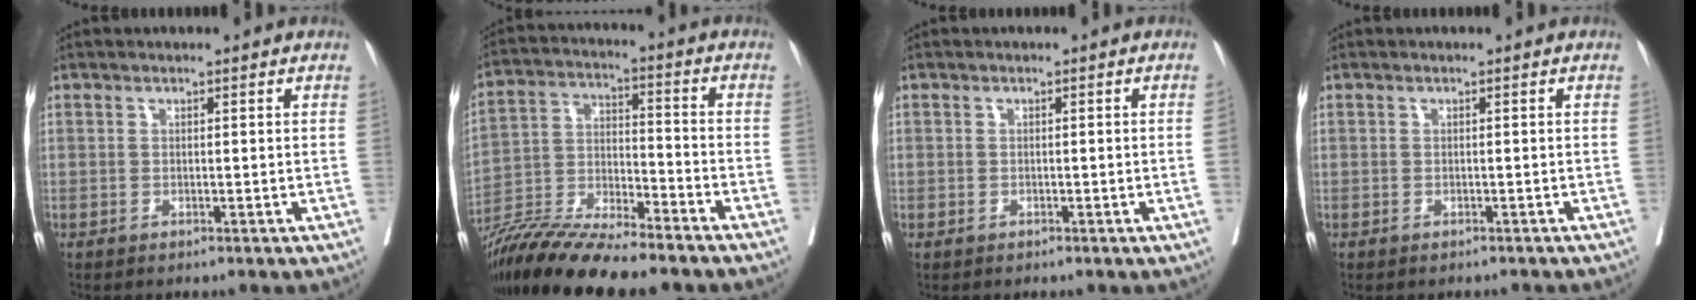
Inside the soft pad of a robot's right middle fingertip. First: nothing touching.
{"total": 15.6, "force": [-13.5, 1.3, 7.6], "torque": [-0.142, -0.017, -0.244]}
{"total": 0.6, "force": [-0.2, 0.1, 0.6], "torque": [-0.009, 0.005, -0.003]}
{"total": 1.1, "force": [-1.1, 0.3, 0.1], "torque": [-0.004, -0.001, -0.018]}